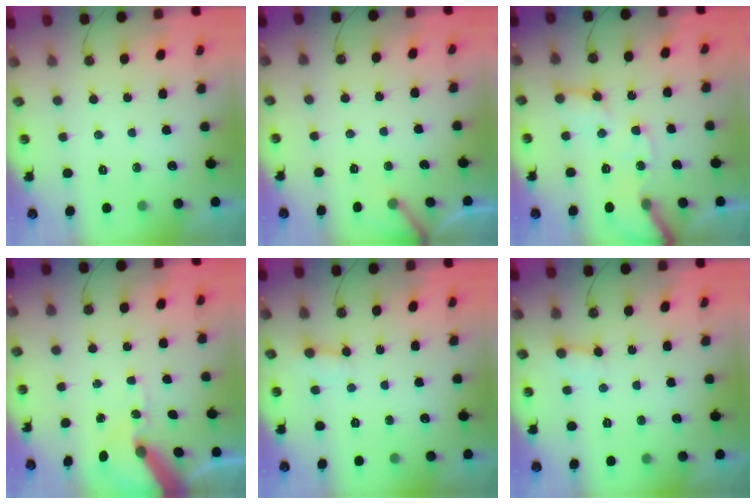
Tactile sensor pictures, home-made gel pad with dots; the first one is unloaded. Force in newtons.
{"total": 3.6, "press": 3.6, "slide": 0.2}
{"total": 12.6, "press": 12.5, "slide": 1.9}
{"total": 11.6, "press": 11.4, "slide": 1.7}
{"total": 2.8, "press": 2.8, "slide": 0.3}
{"total": 5.0, "press": 5.0, "slide": 0.4}